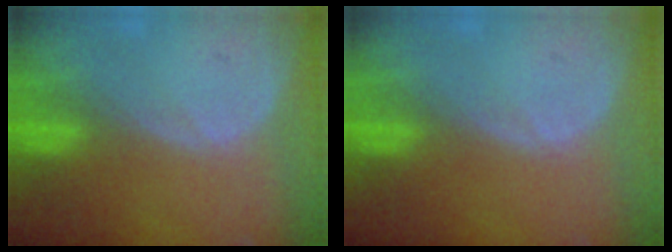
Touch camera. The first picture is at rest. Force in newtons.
{"total": 0.0}